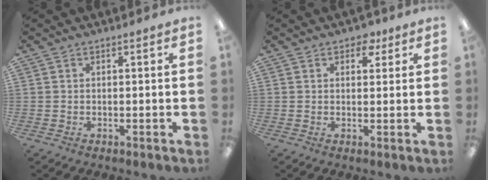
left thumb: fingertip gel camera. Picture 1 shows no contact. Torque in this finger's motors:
{"motor_torque": [-0.07, 0.04, -0.03, -0.11, -0.04]}